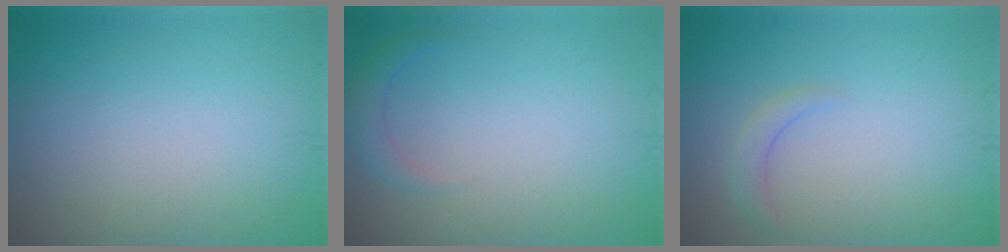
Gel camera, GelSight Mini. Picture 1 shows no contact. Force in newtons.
{"total": 1.5, "press": 1.5, "slide": 0.1}
{"total": 1.4, "press": 1.3, "slide": 0.3}